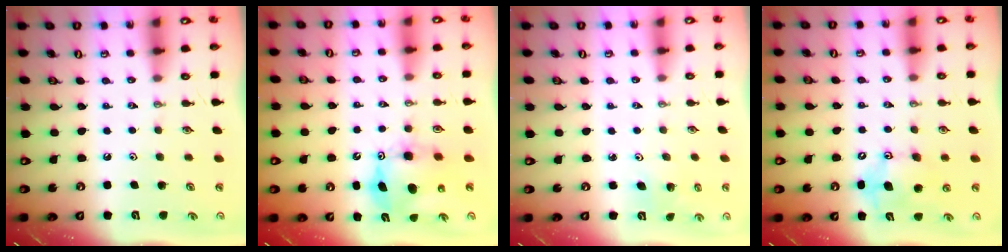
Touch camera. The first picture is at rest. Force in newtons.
{"total": 9.9, "press": 9.9, "slide": 0.9}
{"total": 2.6, "press": 2.6, "slide": 0.2}
{"total": 11.5, "press": 11.2, "slide": 2.6}